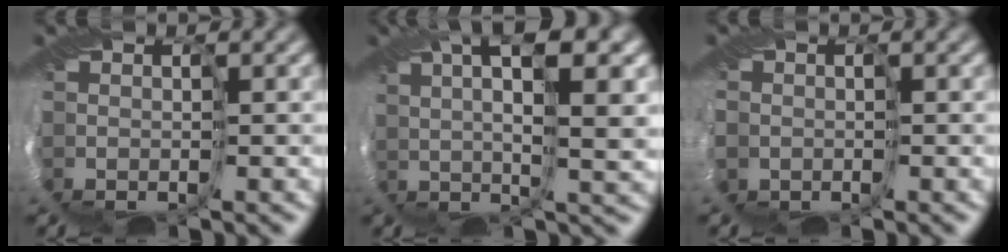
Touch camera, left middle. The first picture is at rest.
{"total": 7.6, "force": [3.7, 1.7, 6.5], "torque": [-0.086, 0.019, 0.057]}
{"total": 7.1, "force": [-0.3, 6.6, 2.7], "torque": [-0.081, -0.011, -0.030]}